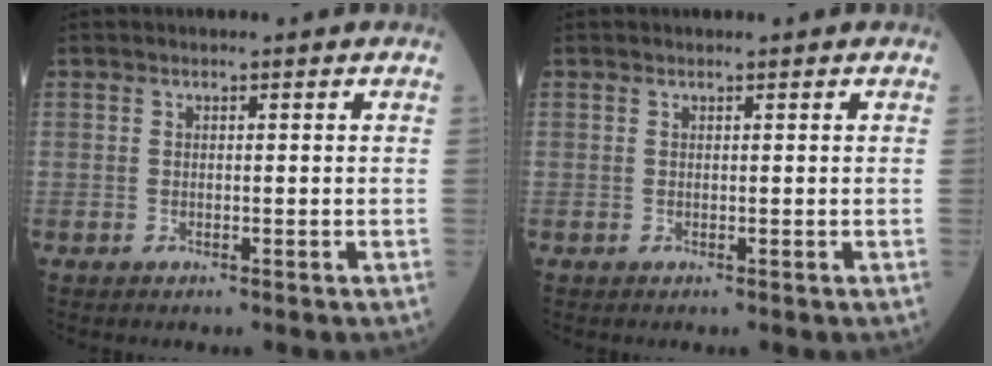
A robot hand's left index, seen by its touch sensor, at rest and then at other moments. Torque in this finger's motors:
{"motor_torque": [0.11, -0.15, -0.01, -0.01]}